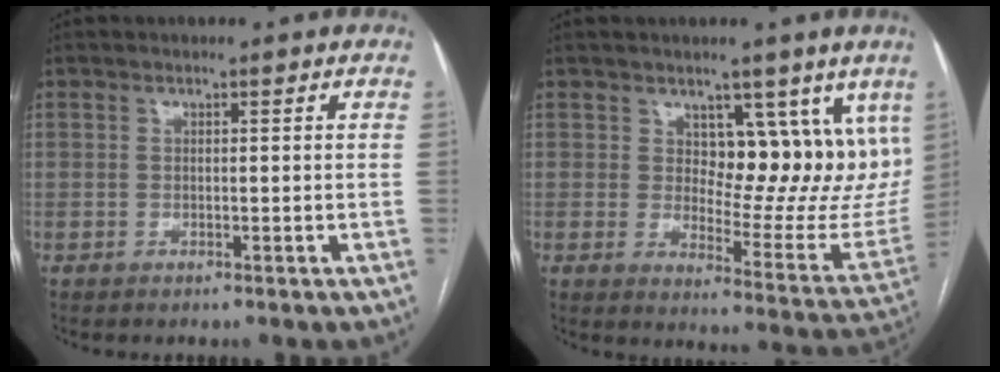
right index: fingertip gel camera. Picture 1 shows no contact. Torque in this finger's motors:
{"motor_torque": [0.07, 0.15, 0.09, 0.02]}